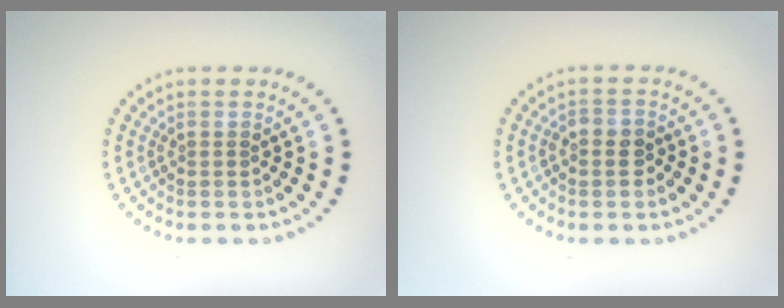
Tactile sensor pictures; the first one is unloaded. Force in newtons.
{"total": 1.8, "press": 1.7, "slide": 0.5}